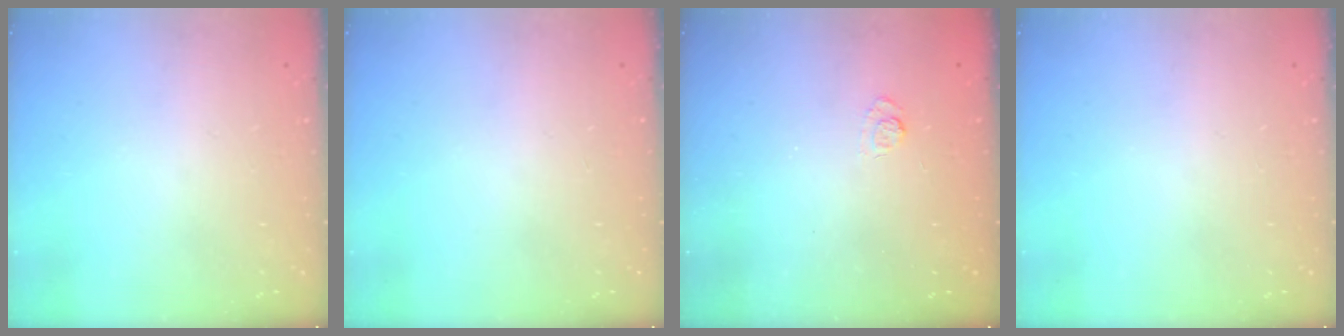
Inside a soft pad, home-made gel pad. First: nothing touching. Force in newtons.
{"total": 0.0}
{"total": 2.9, "press": 2.5, "slide": 1.5}
{"total": 0.0}